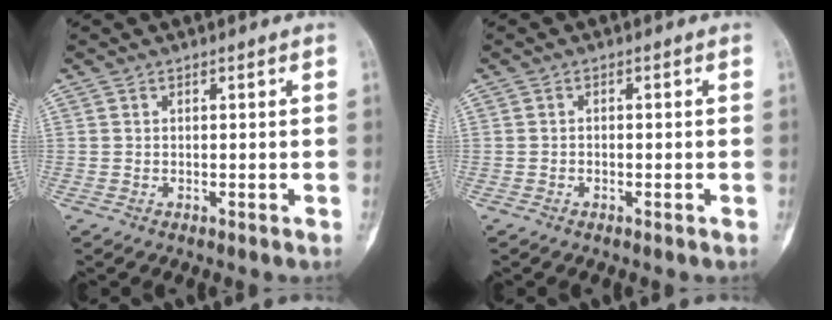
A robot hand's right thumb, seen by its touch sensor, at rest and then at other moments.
{"total": 0.5, "force": [-0.3, 0.3, 0.2], "torque": [-0.002, 0.002, -0.009]}